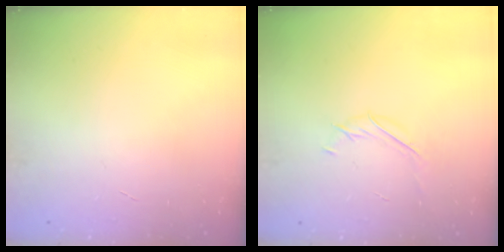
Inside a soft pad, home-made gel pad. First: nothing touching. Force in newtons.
{"total": 3.8, "press": 3.7, "slide": 0.8}